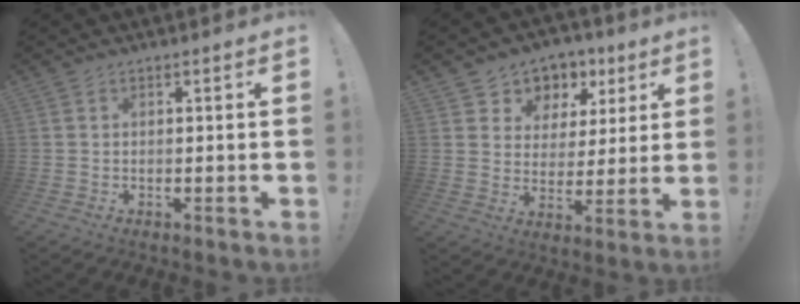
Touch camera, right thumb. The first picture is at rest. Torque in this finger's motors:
{"motor_torque": [-0.36, 0.91, -0.16, 0.23, 0.04]}